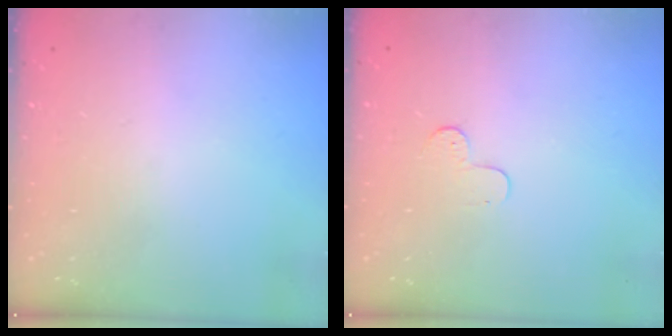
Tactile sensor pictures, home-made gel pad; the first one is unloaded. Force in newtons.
{"total": 3.9, "press": 3.9, "slide": 0.4}